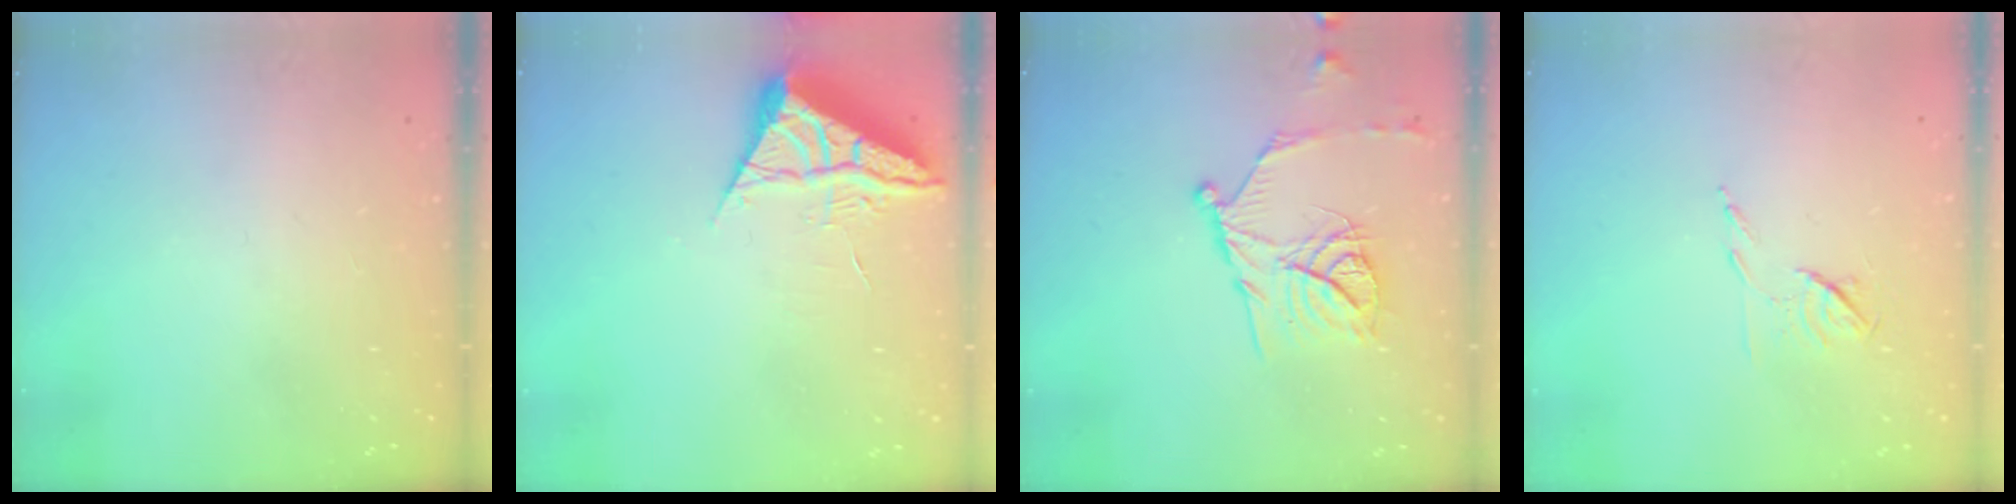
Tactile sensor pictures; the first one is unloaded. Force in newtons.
{"total": 6.3, "press": 6.3, "slide": 0.9}
{"total": 15.4, "press": 15.3, "slide": 1.5}
{"total": 6.4, "press": 6.3, "slide": 0.9}